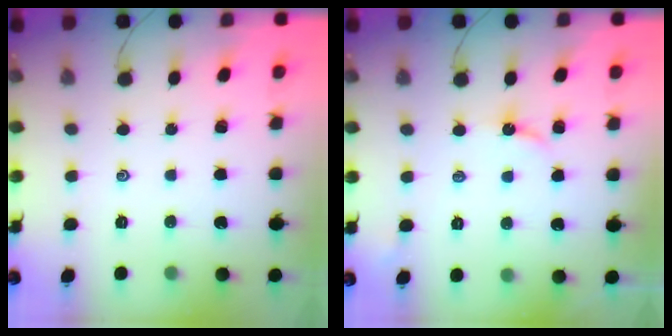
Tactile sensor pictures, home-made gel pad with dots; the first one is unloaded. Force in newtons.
{"total": 2.8, "press": 2.8, "slide": 0.2}